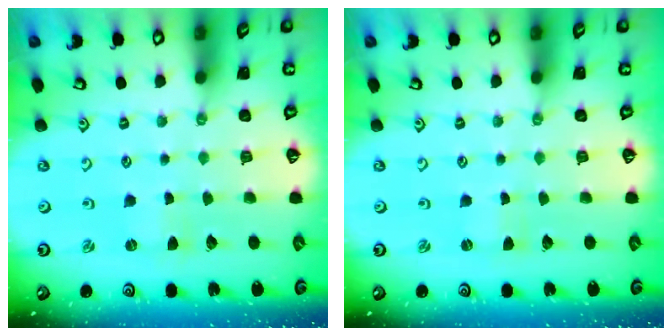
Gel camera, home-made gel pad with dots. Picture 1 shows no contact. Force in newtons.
{"total": 0.0}